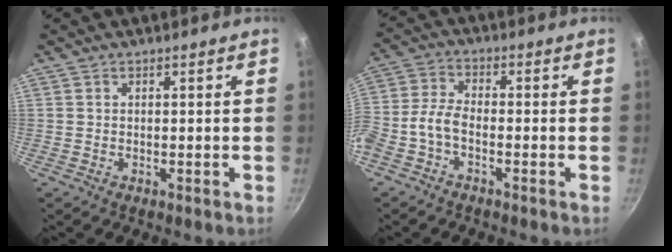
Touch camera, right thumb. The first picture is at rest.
{"total": 5.4, "force": [-2.8, 2.6, 3.9], "torque": [-0.094, 0.032, -0.069]}